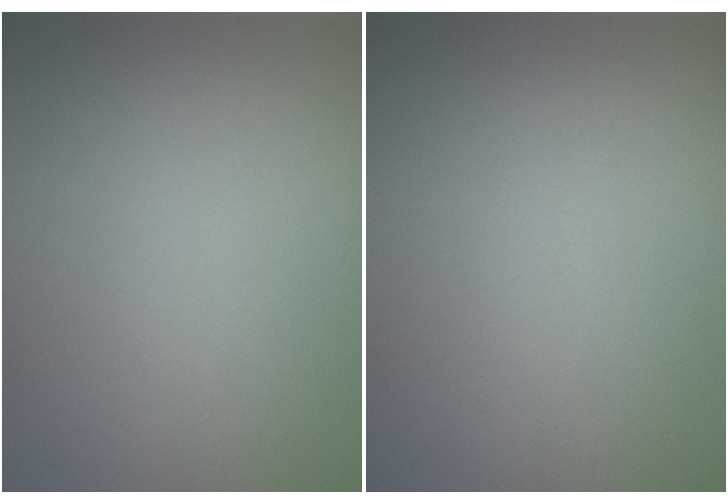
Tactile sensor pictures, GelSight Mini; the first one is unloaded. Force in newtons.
{"total": 0.0}